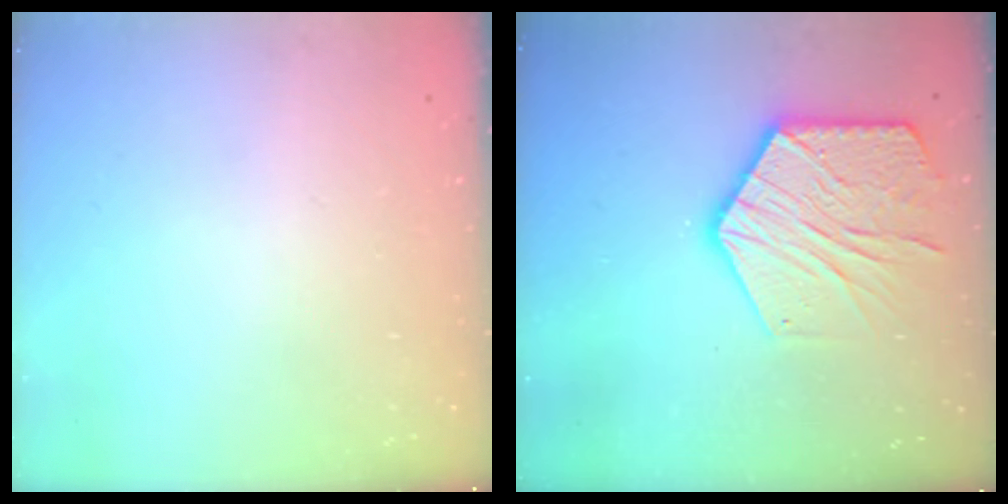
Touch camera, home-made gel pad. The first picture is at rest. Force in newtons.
{"total": 17.4, "press": 17.4, "slide": 1.3}